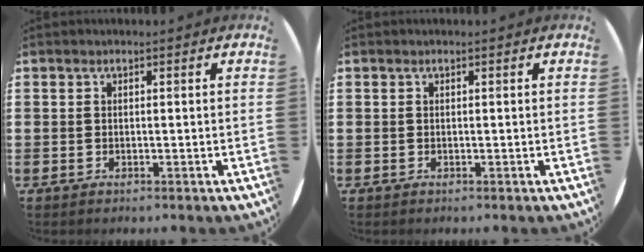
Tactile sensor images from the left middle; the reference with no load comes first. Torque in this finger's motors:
{"motor_torque": [0.03, -0.03, 0.01, 0.00]}